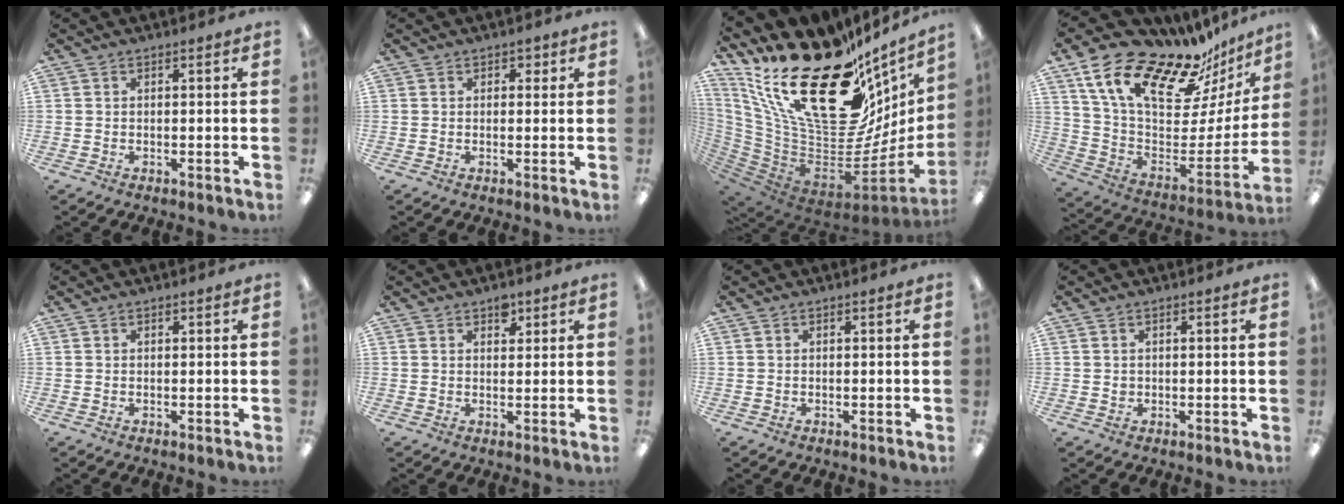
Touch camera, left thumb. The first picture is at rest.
{"total": 1.6, "force": [0.7, 1.4, 0.5], "torque": [0.006, -0.003, 0.008]}
{"total": 37.5, "force": [17.3, 18.9, 27.3], "torque": [-0.450, -0.153, 0.346]}
{"total": 22.3, "force": [16.8, 8.0, 12.2], "torque": [-0.202, -0.125, 0.292]}
{"total": 0.5, "force": [0.4, 0.4, 0.0], "torque": [0.000, 0.002, 0.007]}
{"total": 3.2, "force": [2.2, 2.0, 1.3], "torque": [0.004, -0.010, 0.034]}
{"total": 0.0}
{"total": 1.0, "force": [0.2, 0.9, 0.1], "torque": [0.005, 0.002, 0.001]}